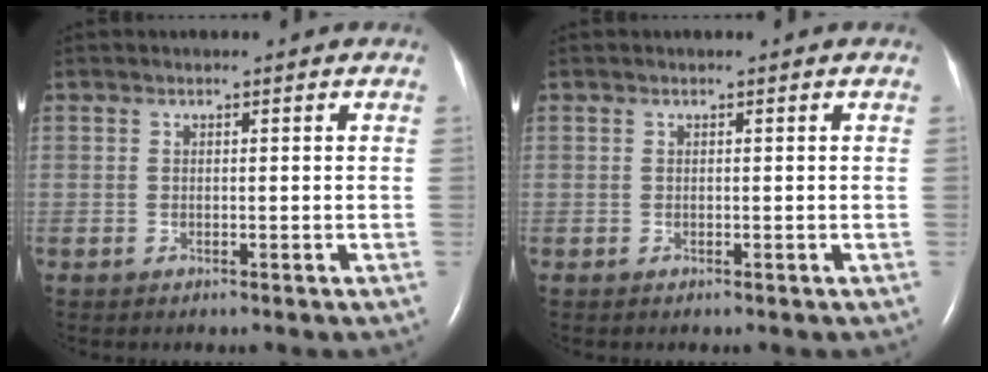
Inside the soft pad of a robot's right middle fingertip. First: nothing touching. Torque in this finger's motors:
{"motor_torque": [0.79, -0.73, 0.00, 0.01]}